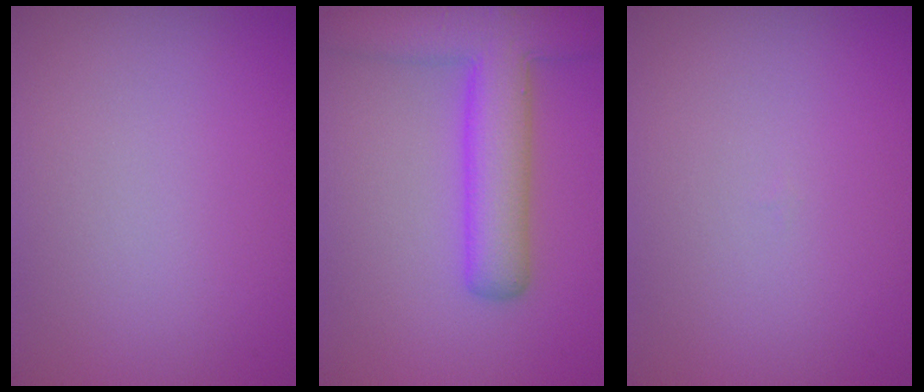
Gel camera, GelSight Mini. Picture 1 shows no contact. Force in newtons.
{"total": 7.7, "press": 7.7, "slide": 0.5}
{"total": 0.0}